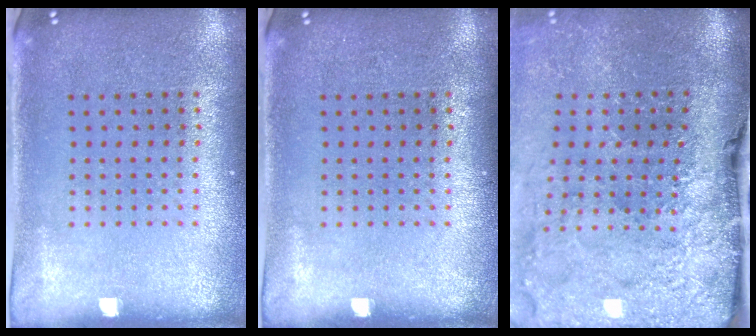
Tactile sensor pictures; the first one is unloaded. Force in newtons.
{"total": 0.0}
{"total": 4.7, "press": 3.6, "slide": 3.0}